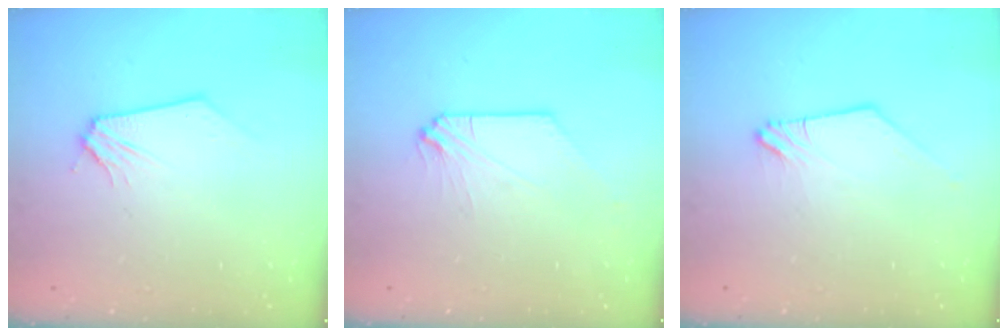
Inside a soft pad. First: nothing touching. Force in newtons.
{"total": 0.0}
{"total": 0.0}